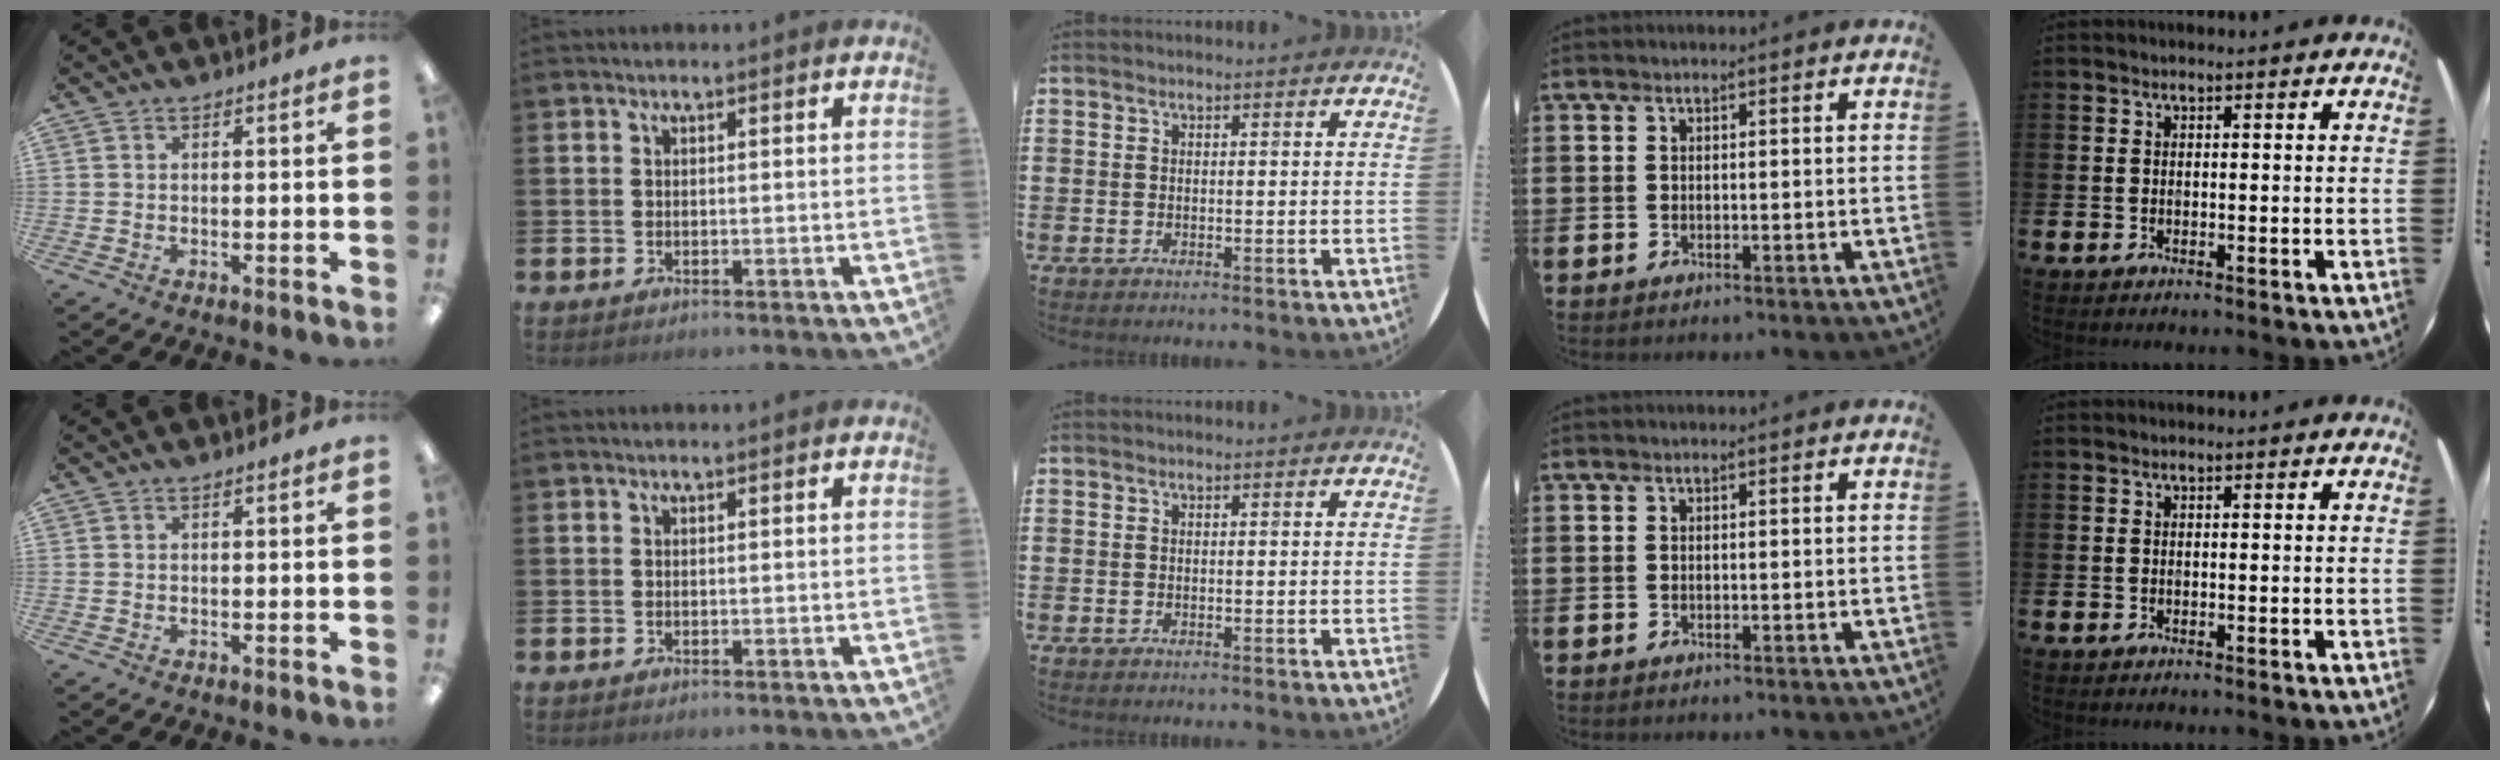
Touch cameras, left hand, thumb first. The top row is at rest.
{}